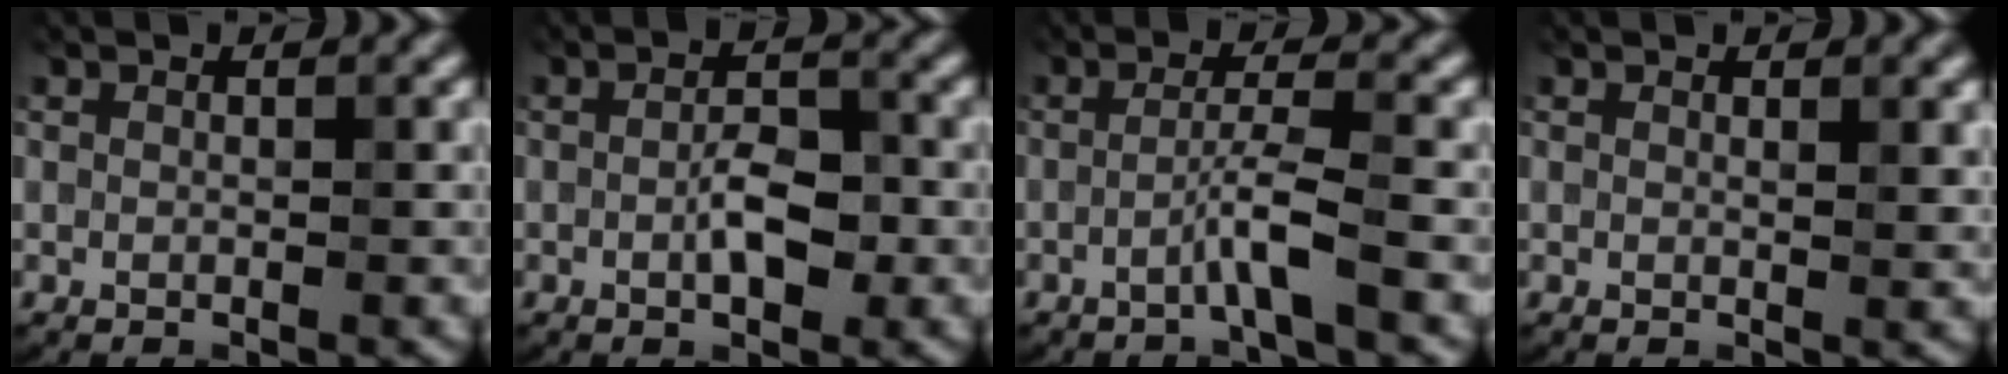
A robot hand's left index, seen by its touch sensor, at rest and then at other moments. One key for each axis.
{"total": 3.1, "fx": -0.6, "fy": 1.2, "fz": 2.7, "tx": -0.054, "ty": 0.004, "tz": -0.011}
{"total": 2.7, "fx": -1.4, "fy": -0.5, "fz": 2.3, "tx": -0.051, "ty": 0.016, "tz": -0.033}
{"total": 1.3, "fx": 0.6, "fy": 0.3, "fz": 1.1, "tx": -0.018, "ty": 0.000, "tz": 0.011}